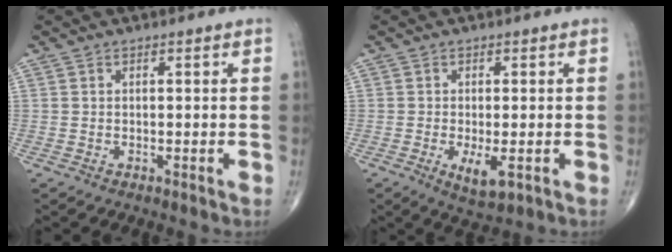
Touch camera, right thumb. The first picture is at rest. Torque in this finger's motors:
{"motor_torque": [-0.09, 0.18, -0.07, -0.05, -0.03]}